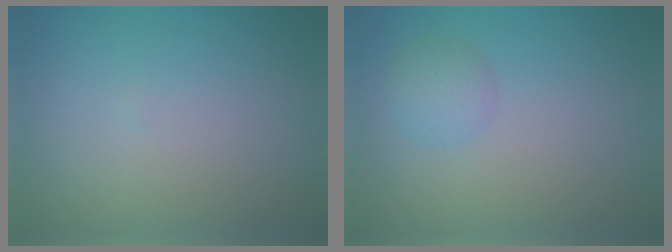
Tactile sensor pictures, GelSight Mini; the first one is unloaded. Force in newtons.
{"total": 1.9, "press": 1.9, "slide": 0.1}